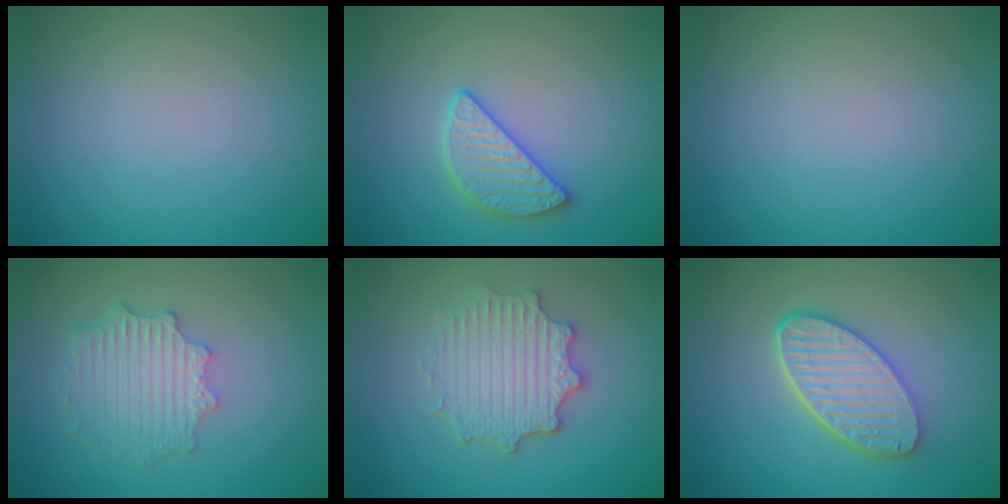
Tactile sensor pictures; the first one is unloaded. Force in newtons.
{"total": 2.7, "press": 2.7, "slide": 0.4}
{"total": 0.0}
{"total": 4.0, "press": 3.3, "slide": 2.3}
{"total": 4.6, "press": 3.6, "slide": 2.8}
{"total": 5.7, "press": 4.5, "slide": 3.5}